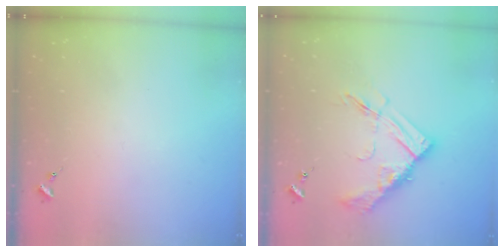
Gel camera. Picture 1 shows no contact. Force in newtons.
{"total": 14.1, "press": 14.0, "slide": 1.1}